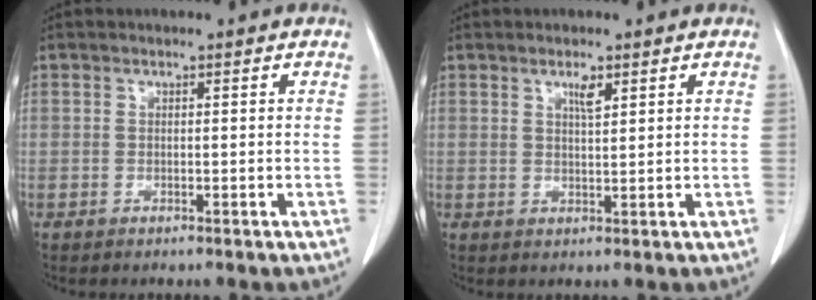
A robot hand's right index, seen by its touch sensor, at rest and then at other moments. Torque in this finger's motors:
{"motor_torque": [-0.09, 0.11, -0.02, -0.01]}